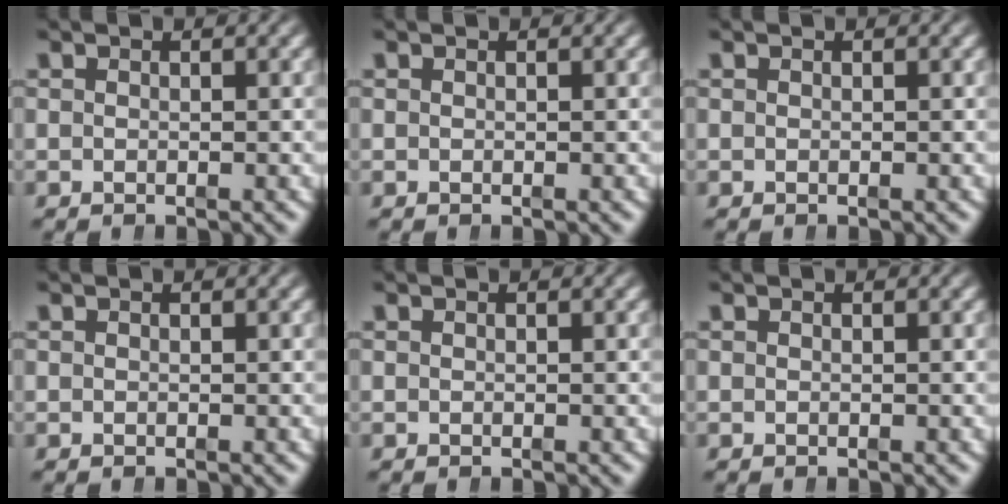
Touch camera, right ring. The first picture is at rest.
{"total": 0.0}
{"total": 0.0}
{"total": 0.0}
{"total": 0.0}
{"total": 0.0}